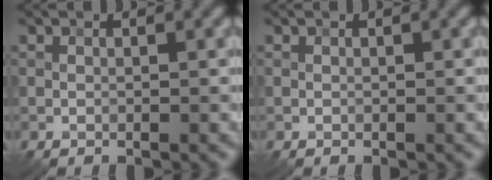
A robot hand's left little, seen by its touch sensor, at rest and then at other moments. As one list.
[{"total": 0.0}]